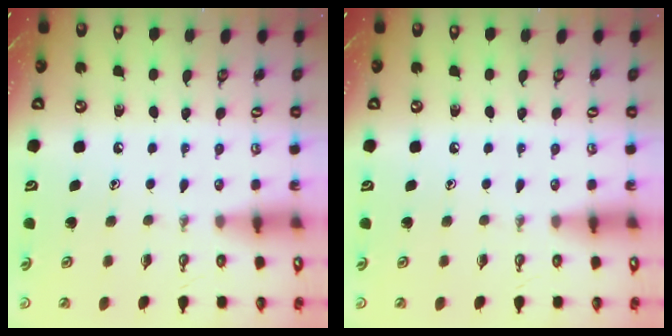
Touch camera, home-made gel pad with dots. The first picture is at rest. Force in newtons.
{"total": 0.0}